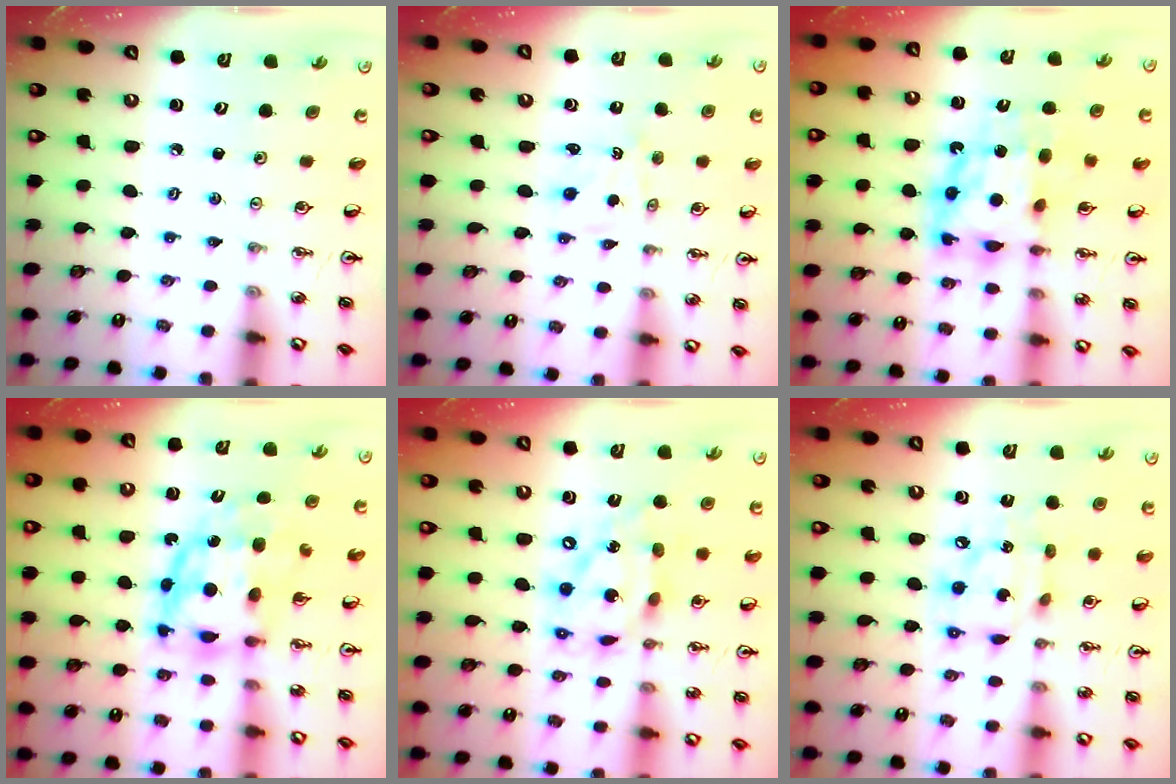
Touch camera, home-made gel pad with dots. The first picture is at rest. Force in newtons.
{"total": 0.9, "press": 0.7, "slide": 0.5}
{"total": 11.8, "press": 11.7, "slide": 1.0}
{"total": 9.7, "press": 9.6, "slide": 0.8}
{"total": 15.6, "press": 15.6, "slide": 1.0}
{"total": 10.9, "press": 10.9, "slide": 0.9}